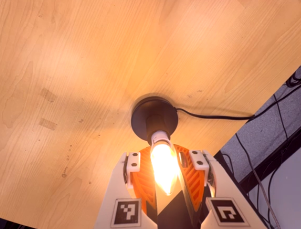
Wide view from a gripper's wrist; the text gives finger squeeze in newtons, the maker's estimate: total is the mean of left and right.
{"total": 13.9, "left": 13.3, "right": 14.6}